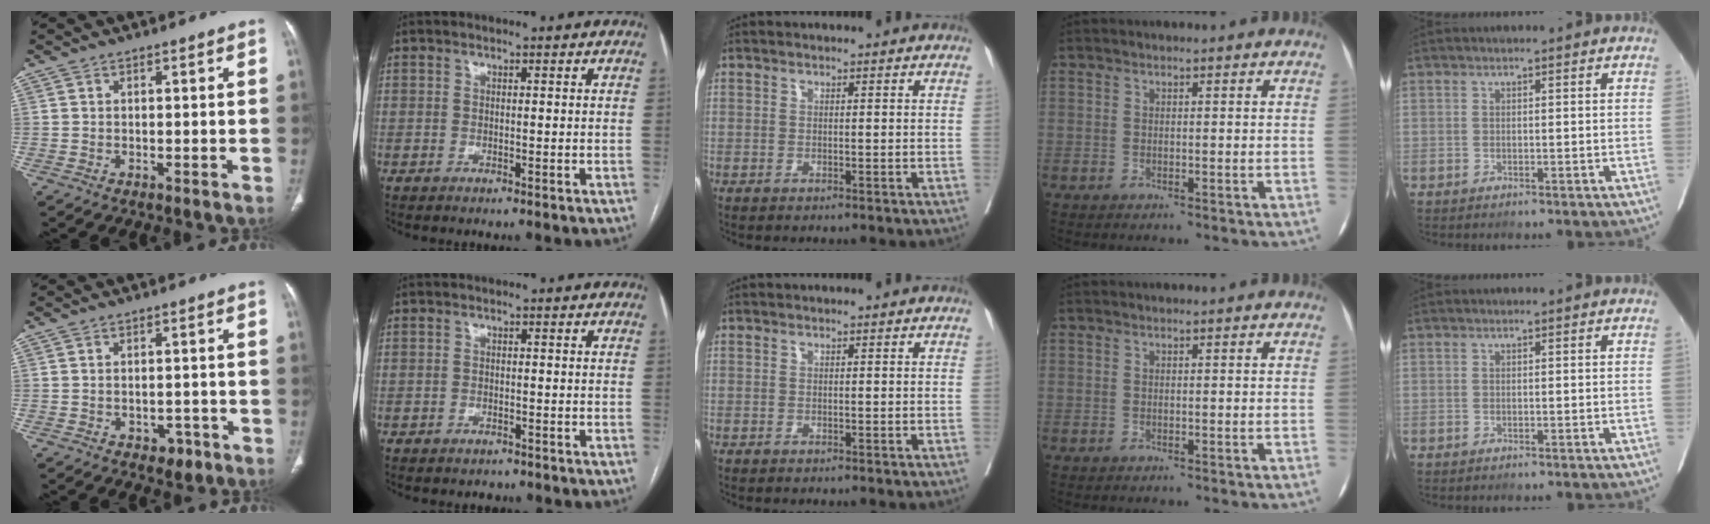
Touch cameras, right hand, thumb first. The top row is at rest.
{"thumb": {"total": 3.4, "force": [-1.8, 2.3, 1.8], "torque": [-0.007, 0.014, -0.017]}, "index": {"total": 1.6, "force": [-1.3, 1.0, 0.1], "torque": [-0.008, 0.003, -0.015]}}